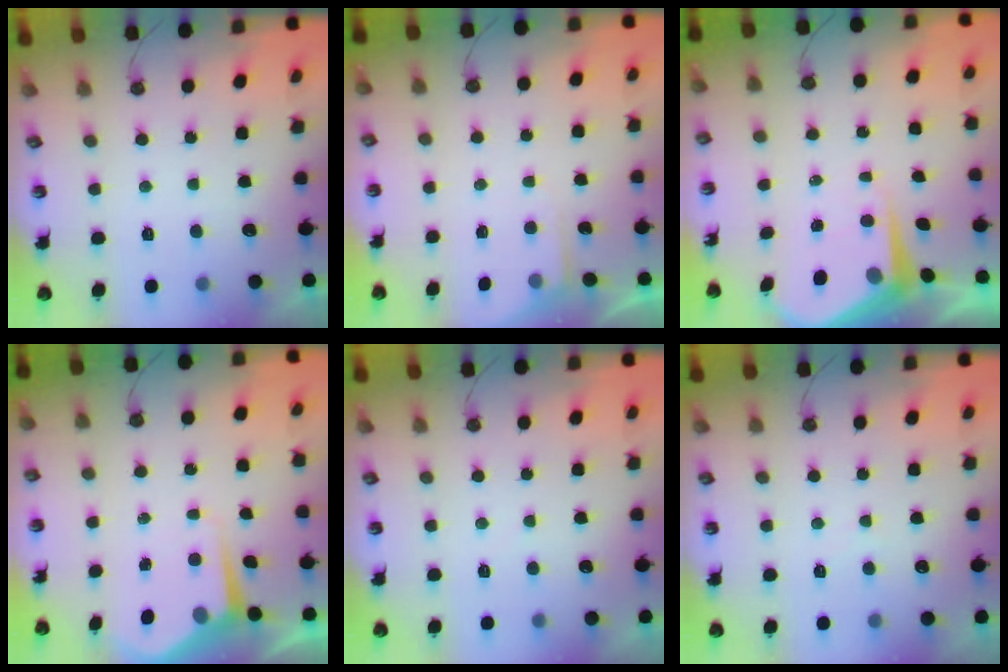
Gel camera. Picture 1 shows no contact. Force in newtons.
{"total": 3.7, "press": 3.7, "slide": 0.4}
{"total": 7.2, "press": 7.2, "slide": 0.8}
{"total": 6.8, "press": 6.7, "slide": 0.4}
{"total": 1.2, "press": 1.2, "slide": 0.3}
{"total": 4.3, "press": 4.3, "slide": 0.7}